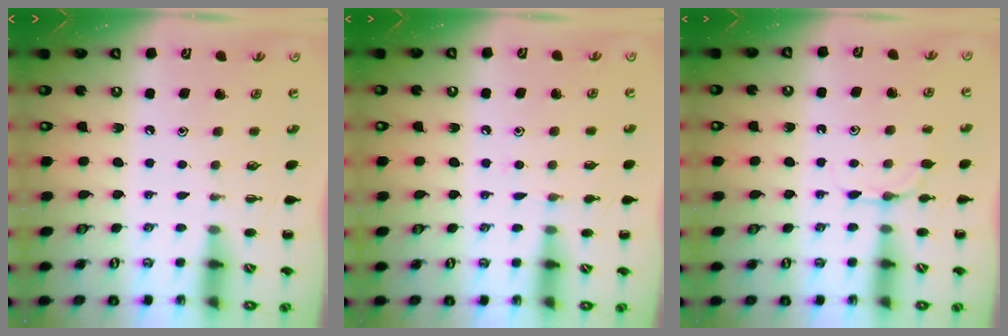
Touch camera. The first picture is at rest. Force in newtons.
{"total": 5.5, "press": 5.3, "slide": 1.5}
{"total": 4.9, "press": 4.6, "slide": 1.5}